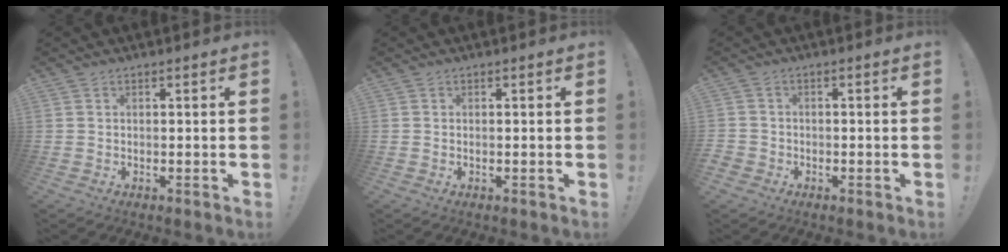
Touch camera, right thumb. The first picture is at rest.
{"total": 0.0}
{"total": 2.3, "force": [-1.4, 1.7, 0.8], "torque": [-0.014, 0.006, -0.025]}